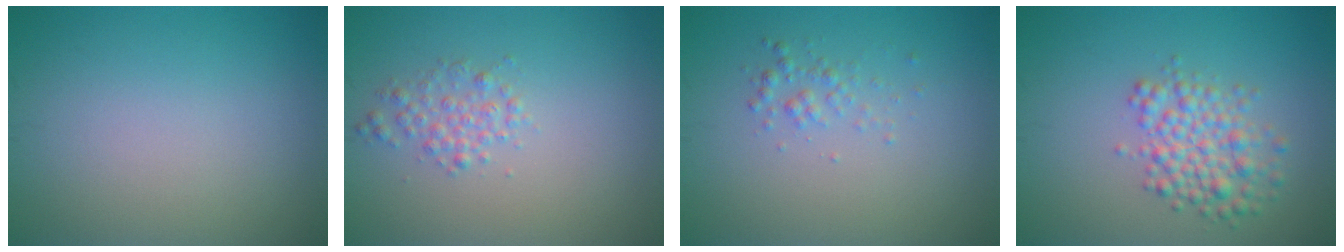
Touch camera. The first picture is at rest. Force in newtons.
{"total": 1.8, "press": 1.8, "slide": 0.0}
{"total": 1.2, "press": 1.2, "slide": 0.1}
{"total": 3.8, "press": 3.8, "slide": 0.1}